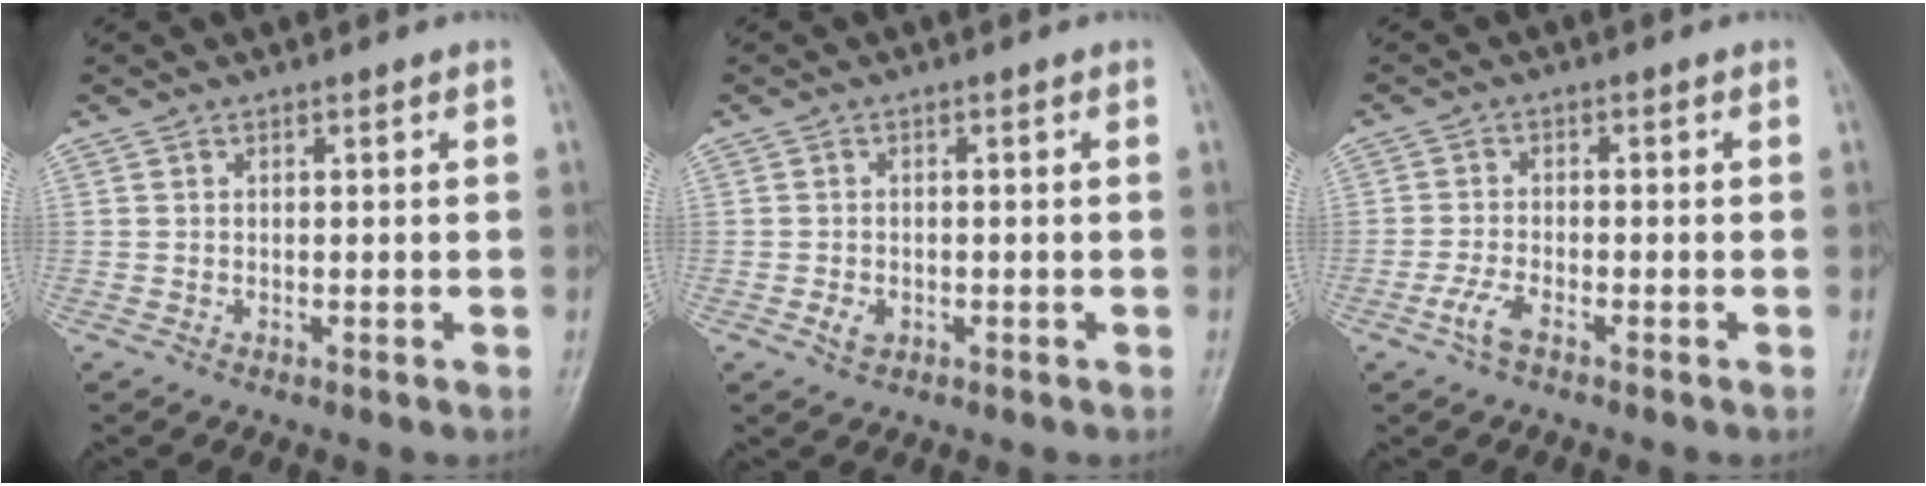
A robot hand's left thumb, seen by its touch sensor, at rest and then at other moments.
{"total": 2.5, "force": [-0.9, 1.8, 1.4], "torque": [-0.022, 0.002, -0.015]}
{"total": 3.6, "force": [-2.2, 1.3, 2.6], "torque": [-0.061, 0.012, -0.044]}